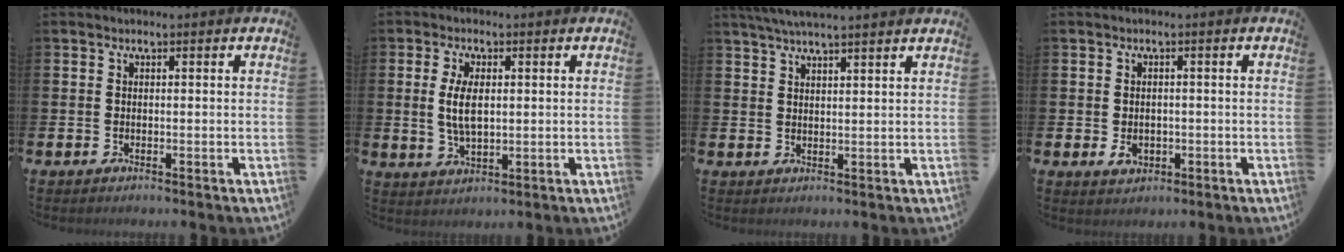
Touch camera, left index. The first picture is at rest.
{"total": 5.2, "force": [1.0, 2.4, 4.5], "torque": [-0.076, 0.001, 0.013]}
{"total": 3.9, "force": [3.7, -0.4, 1.2], "torque": [-0.041, -0.004, 0.070]}
{"total": 2.4, "force": [-0.4, 1.7, 1.6], "torque": [-0.018, -0.003, -0.011]}